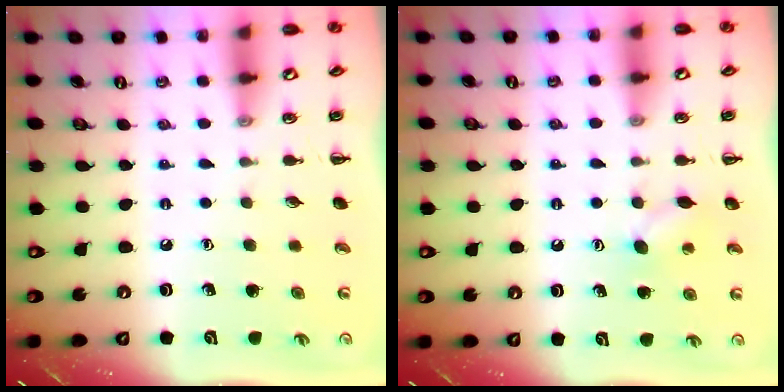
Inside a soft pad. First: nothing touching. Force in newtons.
{"total": 6.7, "press": 6.5, "slide": 1.5}